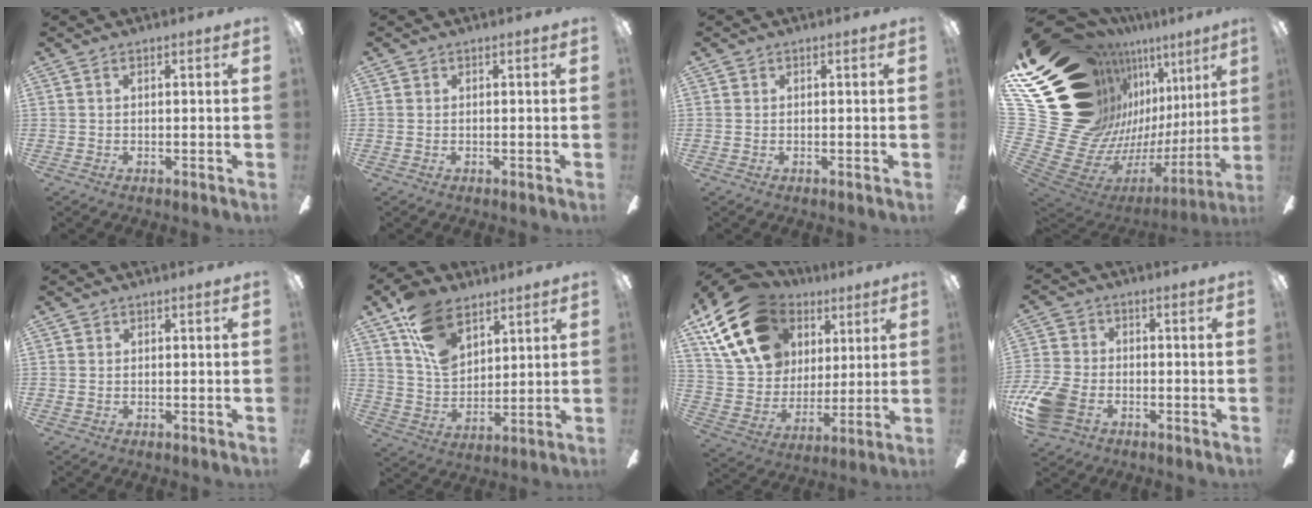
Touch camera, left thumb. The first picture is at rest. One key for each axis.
{"total": 0.0}
{"total": 0.0}
{"total": 27.5, "fx": 11.0, "fy": 18.4, "fz": 17.1, "tx": -0.295, "ty": -0.149, "tz": 0.289}
{"total": 0.7, "fx": -0.1, "fy": 0.7, "fz": 0.1, "tx": -0.001, "ty": 0.004, "tz": -0.004}
{"total": 14.3, "fx": 8.6, "fy": 8.8, "fz": 7.2, "tx": -0.134, "ty": -0.026, "tz": 0.168}
{"total": 22.6, "fx": 11.6, "fy": 15.9, "fz": 11.3, "tx": -0.232, "ty": -0.041, "tz": 0.221}
{"total": 12.0, "fx": -4.9, "fy": 8.3, "fz": 7.1, "tx": -0.159, "ty": 0.026, "tz": -0.088}